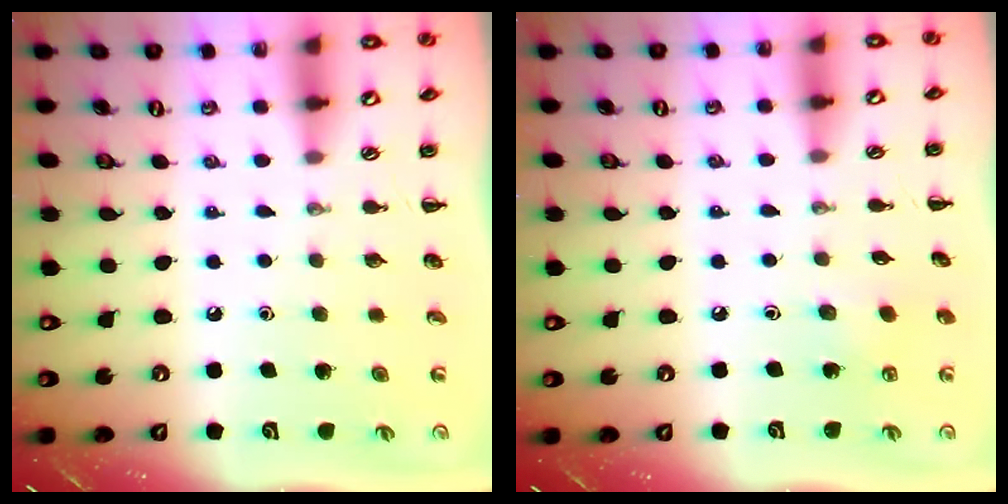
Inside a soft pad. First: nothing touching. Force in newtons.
{"total": 2.8, "press": 2.7, "slide": 0.8}